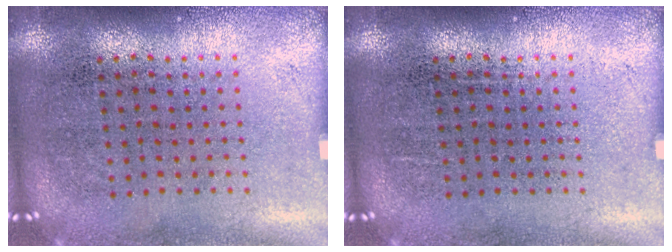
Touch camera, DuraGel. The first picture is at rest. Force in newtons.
{"total": 0.0}